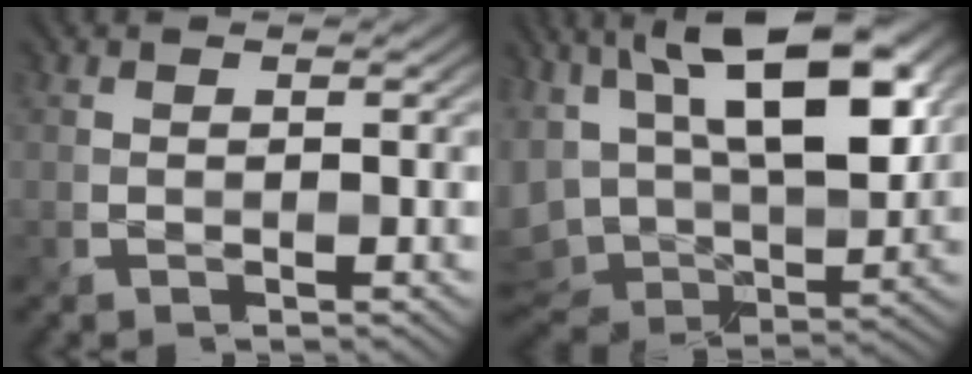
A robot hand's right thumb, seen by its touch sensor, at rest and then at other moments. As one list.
[{"total": 17.6, "force": [6.2, 8.7, 13.9], "torque": [-0.259, 0.021, 0.087]}]